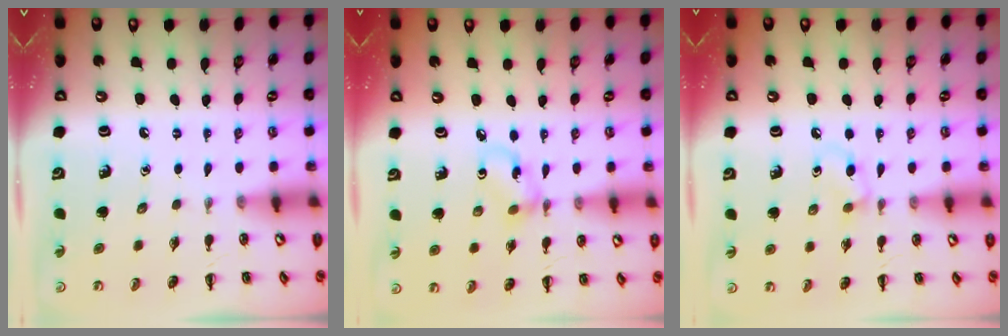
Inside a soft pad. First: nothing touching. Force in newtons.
{"total": 4.8, "press": 4.8, "slide": 0.6}
{"total": 4.1, "press": 3.9, "slide": 1.5}